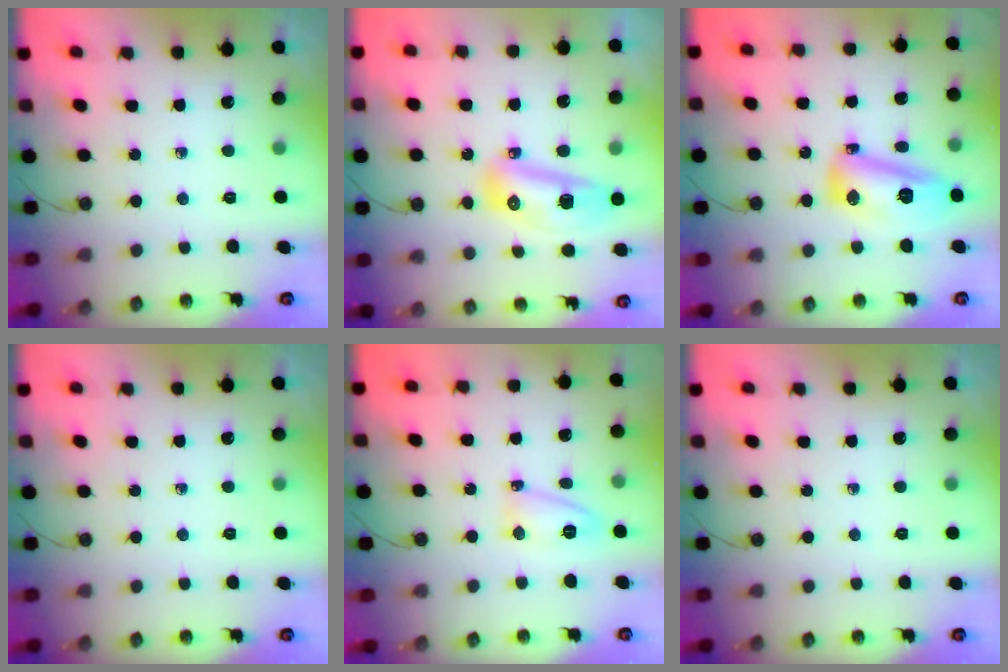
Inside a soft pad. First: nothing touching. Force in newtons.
{"total": 11.9, "press": 11.9, "slide": 1.4}
{"total": 13.7, "press": 13.7, "slide": 1.4}
{"total": 0.0}
{"total": 7.0, "press": 6.9, "slide": 0.6}
{"total": 0.0}